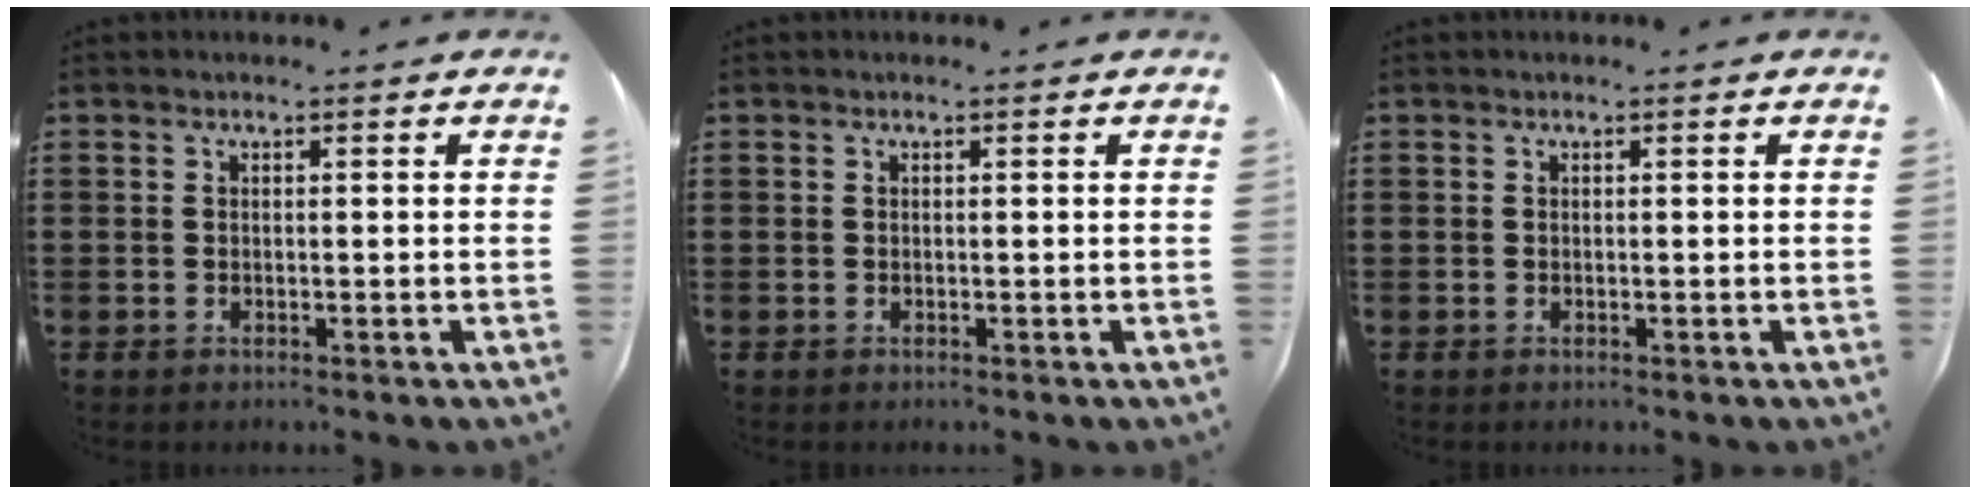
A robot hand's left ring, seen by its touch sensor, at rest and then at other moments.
{"total": 0.0}
{"total": 0.0}